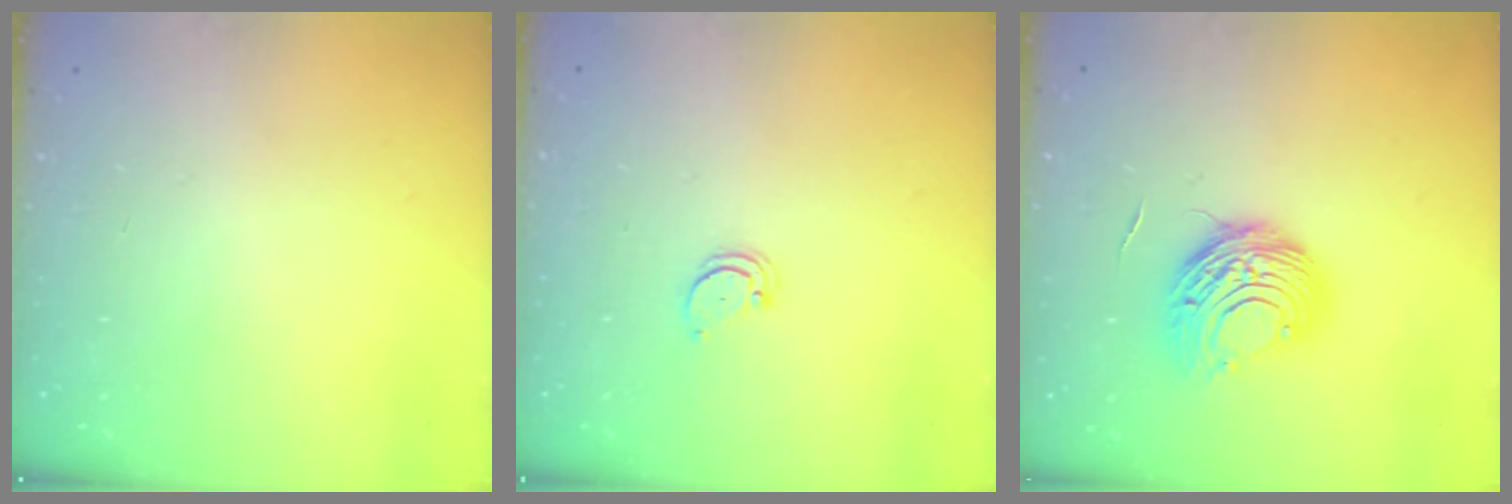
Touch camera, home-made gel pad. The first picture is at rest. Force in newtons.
{"total": 2.5, "press": 2.5, "slide": 0.3}
{"total": 9.5, "press": 9.5, "slide": 0.7}